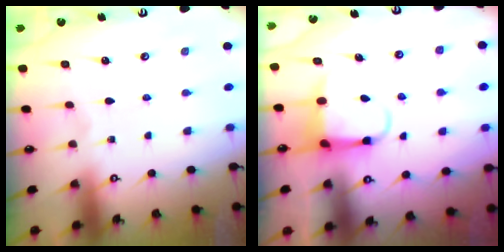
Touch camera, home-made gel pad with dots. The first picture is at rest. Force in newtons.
{"total": 4.4, "press": 4.3, "slide": 0.3}